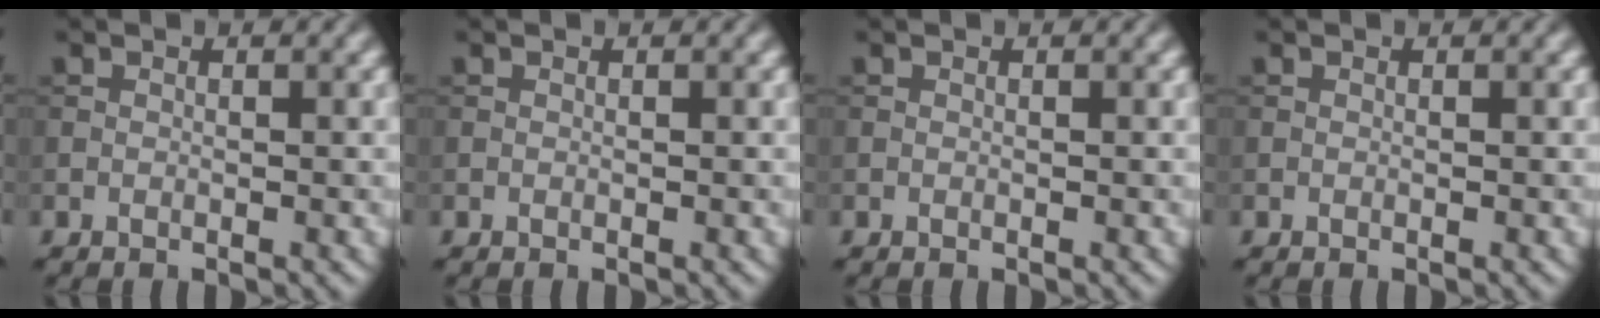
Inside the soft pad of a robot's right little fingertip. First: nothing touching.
{"total": 0.0}
{"total": 0.0}
{"total": 0.0}